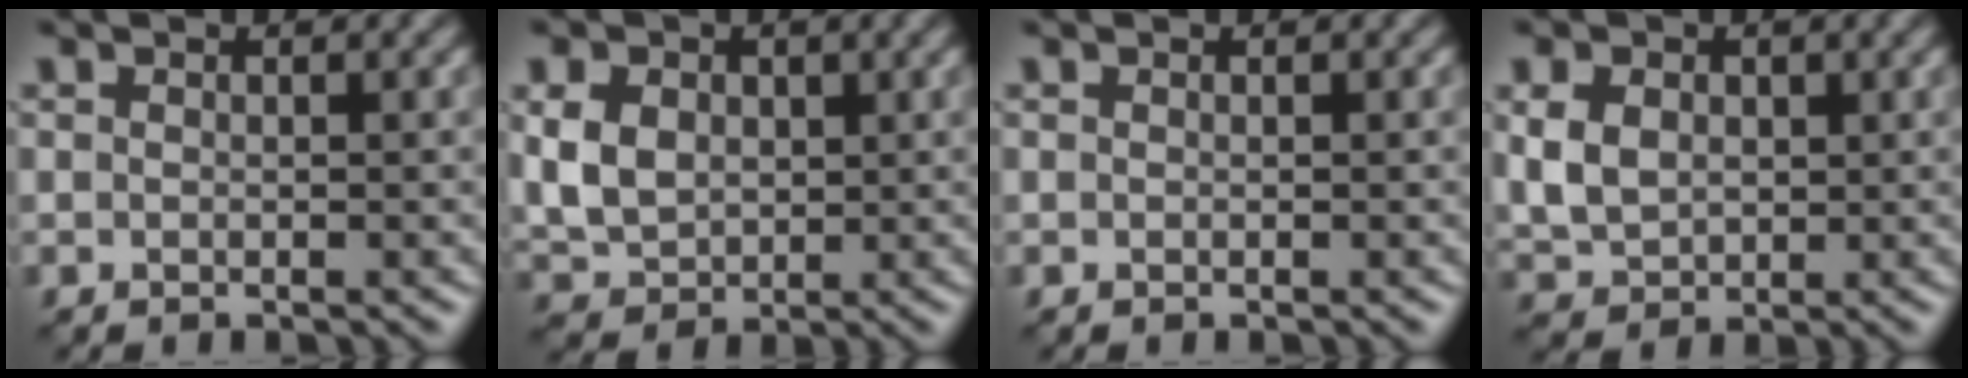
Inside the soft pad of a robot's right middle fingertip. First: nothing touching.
{"total": 4.7, "force": [0.8, 3.7, 2.8], "torque": [-0.070, -0.001, 0.015]}
{"total": 0.0}
{"total": 4.0, "force": [0.7, 3.1, 2.4], "torque": [-0.059, 0.000, 0.013]}